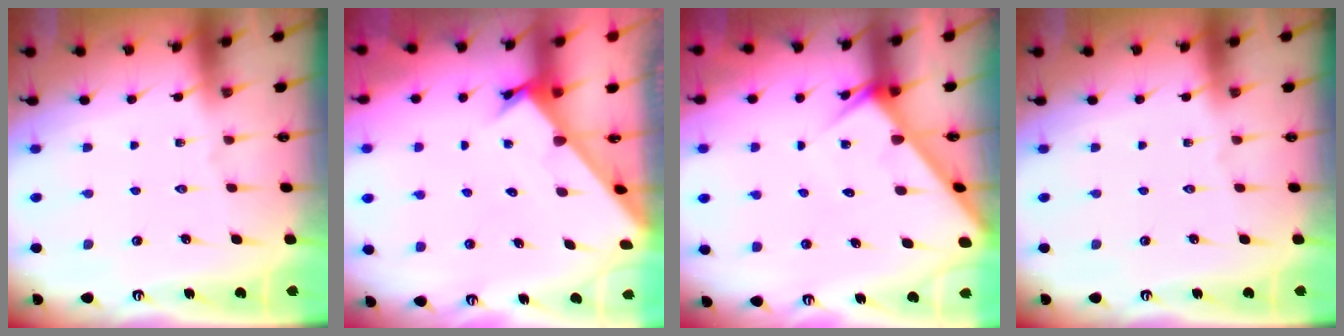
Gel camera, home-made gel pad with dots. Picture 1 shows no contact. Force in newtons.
{"total": 2.3, "press": 2.3, "slide": 0.1}
{"total": 4.3, "press": 4.2, "slide": 0.4}
{"total": 0.0}